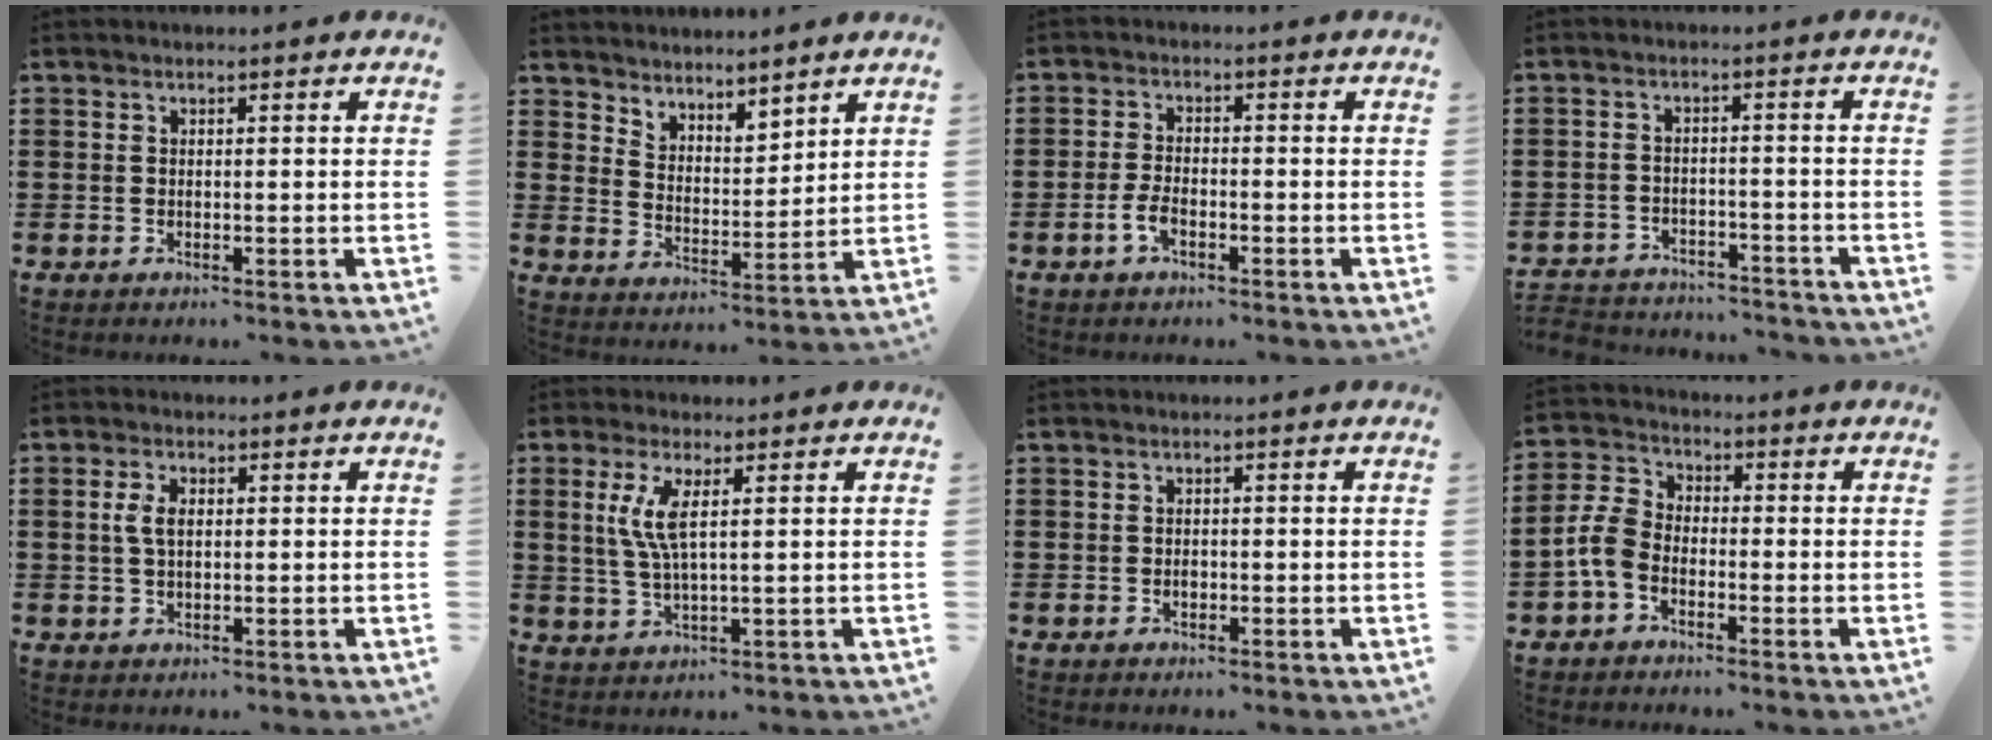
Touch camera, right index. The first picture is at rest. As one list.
[{"total": 4.4, "force": [4.3, 0.7, -0.4], "torque": [-0.010, -0.021, 0.081]}, {"total": 3.1, "force": [-1.4, 1.3, 2.4], "torque": [-0.056, -0.002, -0.030]}, {"total": 3.1, "force": [-3.1, 0.3, -0.1], "torque": [-0.007, -0.001, -0.066]}, {"total": 3.3, "force": [0.4, 1.8, 2.8], "torque": [-0.065, 0.007, 0.003]}, {"total": 5.5, "force": [1.5, 1.2, 5.2], "torque": [-0.120, -0.005, 0.019]}, {"total": 0.9, "force": [-0.2, 0.7, 0.4], "torque": [-0.009, 0.001, -0.004]}, {"total": 5.5, "force": [-2.4, 3.5, 3.5], "torque": [-0.107, -0.001, -0.056]}]